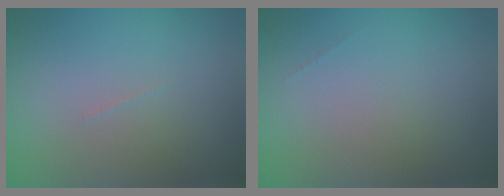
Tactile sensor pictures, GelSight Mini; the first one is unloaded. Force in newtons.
{"total": 0.0}